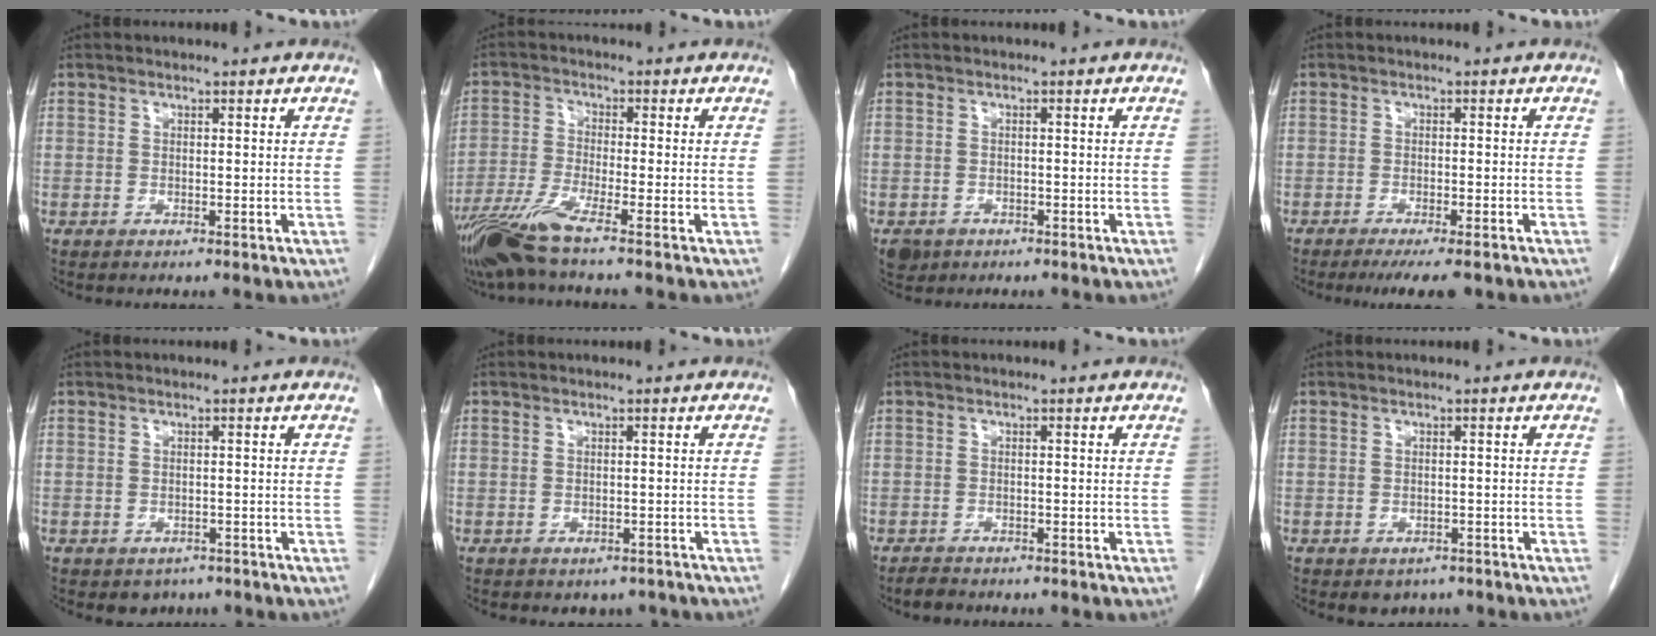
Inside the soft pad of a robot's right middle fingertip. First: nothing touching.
{"total": 7.6, "force": [-5.7, -0.8, 5.0], "torque": [-0.103, -0.028, -0.112]}
{"total": 2.7, "force": [-1.6, 2.1, 0.6], "torque": [-0.012, 0.002, -0.022]}
{"total": 6.3, "force": [-4.9, 1.0, 3.9], "torque": [-0.045, -0.010, -0.070]}
{"total": 2.8, "force": [-1.9, 1.8, 0.7], "torque": [-0.006, 0.004, -0.020]}
{"total": 2.8, "force": [-2.2, 1.6, 0.5], "torque": [0.000, 0.006, -0.027]}
{"total": 1.9, "force": [-1.7, 0.8, 0.5], "torque": [-0.013, -0.003, -0.026]}
{"total": 2.9, "force": [-2.2, 1.8, 0.8], "torque": [-0.004, 0.004, -0.023]}